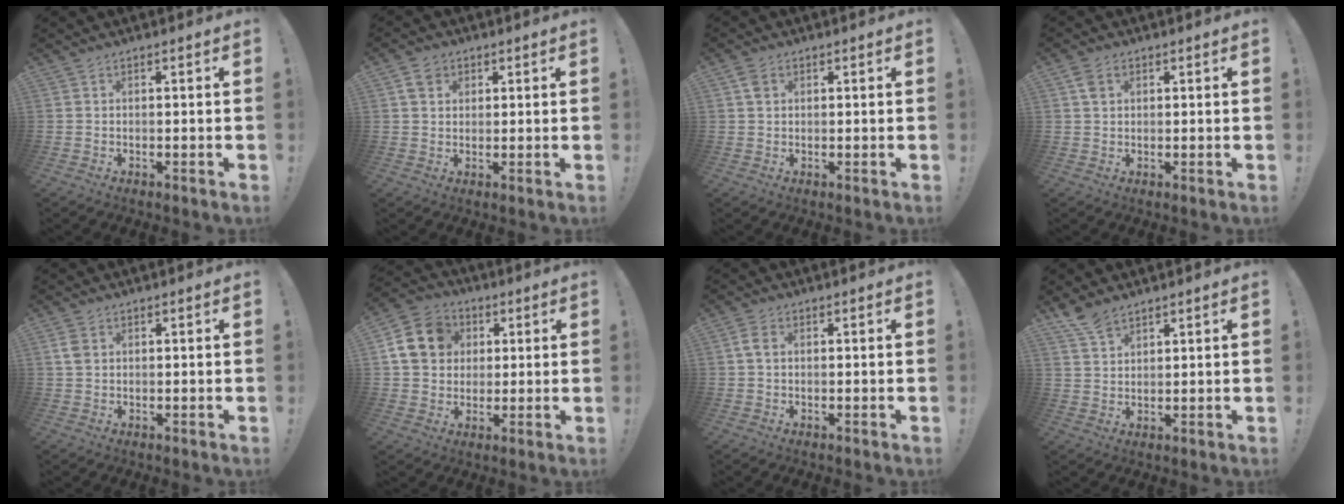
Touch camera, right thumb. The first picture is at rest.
{"total": 4.8, "force": [2.3, 3.8, 2.0], "torque": [-0.037, 0.001, 0.044]}
{"total": 2.8, "force": [1.2, 1.9, 1.6], "torque": [-0.031, 0.004, 0.024]}
{"total": 3.8, "force": [1.6, 2.6, 2.2], "torque": [-0.034, 0.001, 0.031]}
{"total": 3.3, "force": [1.2, 2.2, 2.1], "torque": [-0.037, 0.002, 0.024]}
{"total": 13.9, "force": [3.6, 11.9, 6.2], "torque": [-0.094, 0.001, 0.076]}
{"total": 3.1, "force": [0.7, 2.0, 2.2], "torque": [-0.038, 0.005, 0.012]}
{"total": 5.2, "force": [4.3, 1.9, 2.1], "torque": [-0.037, -0.025, 0.081]}